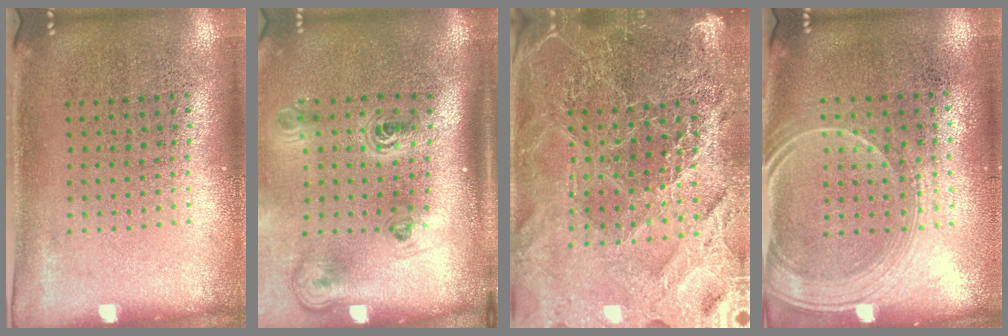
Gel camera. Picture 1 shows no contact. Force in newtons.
{"total": 2.3, "press": 1.5, "slide": 1.7}
{"total": 5.0, "press": 4.5, "slide": 2.1}
{"total": 1.7, "press": 1.5, "slide": 0.9}